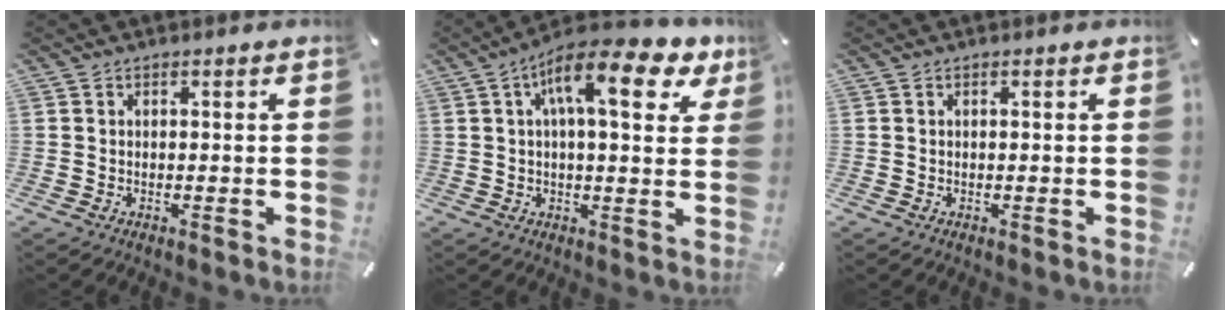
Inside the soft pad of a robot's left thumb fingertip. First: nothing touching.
{"total": 14.3, "force": [6.2, 5.1, 11.9], "torque": [-0.186, -0.016, 0.097]}
{"total": 0.0}